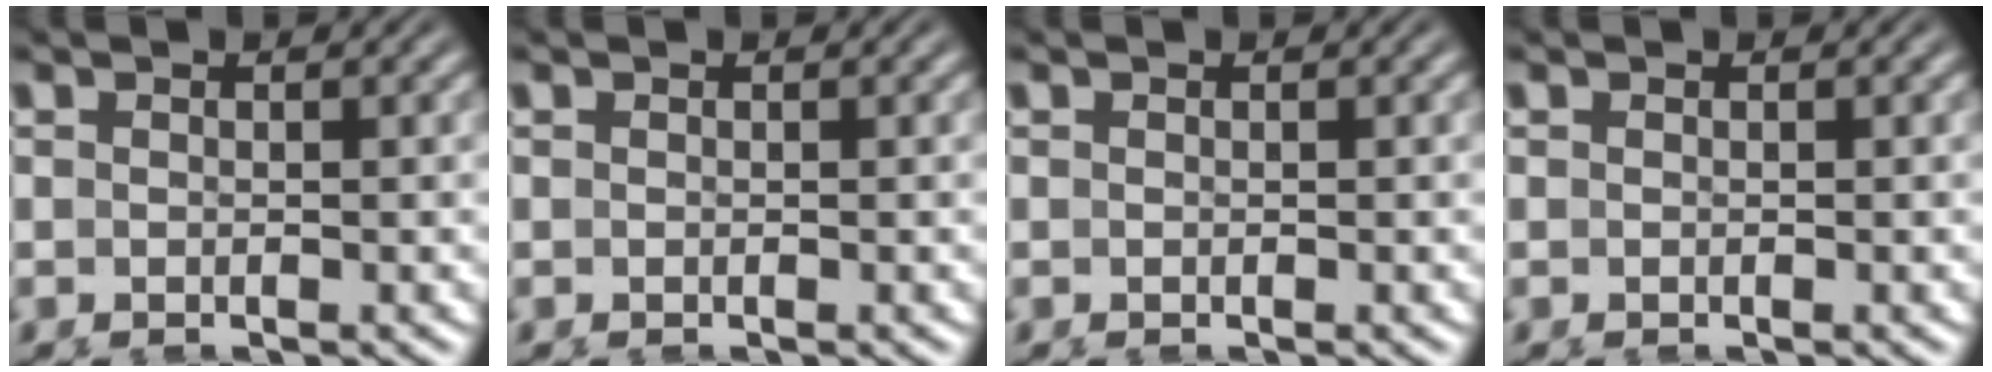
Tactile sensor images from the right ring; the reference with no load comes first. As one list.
[{"total": 0.0}, {"total": 0.0}, {"total": 0.0}]